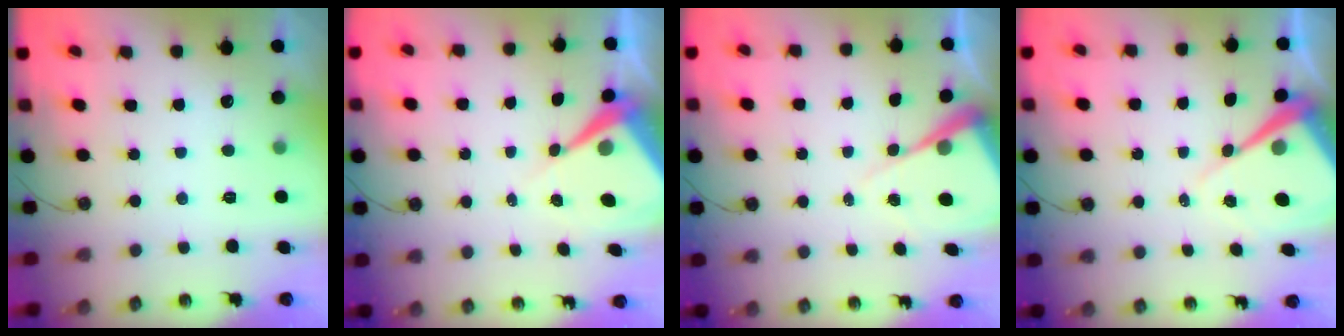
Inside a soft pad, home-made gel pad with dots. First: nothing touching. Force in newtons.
{"total": 8.7, "press": 8.7, "slide": 0.8}
{"total": 7.8, "press": 7.8, "slide": 0.5}
{"total": 10.2, "press": 10.2, "slide": 0.6}